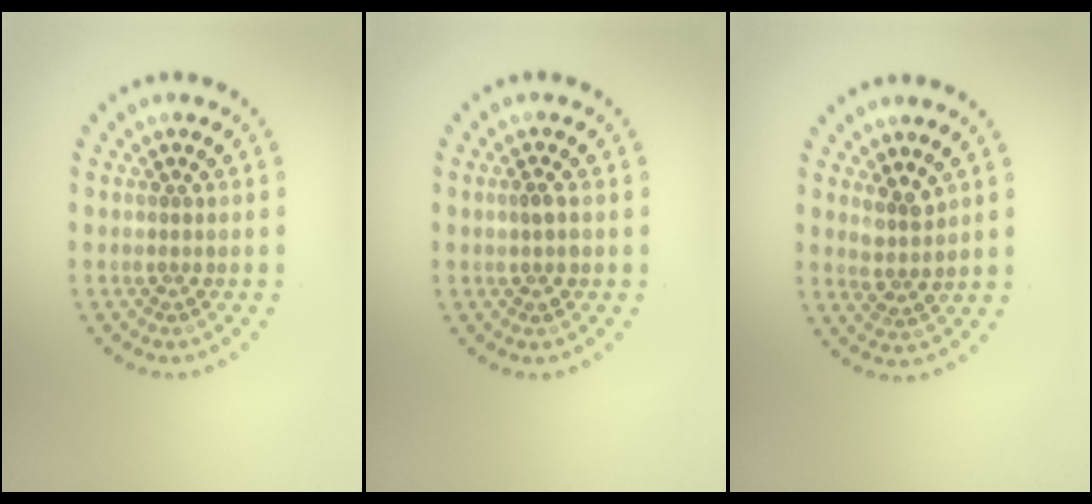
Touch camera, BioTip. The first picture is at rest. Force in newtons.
{"total": 1.1, "press": 1.1, "slide": 0.3}
{"total": 2.2, "press": 1.8, "slide": 1.2}